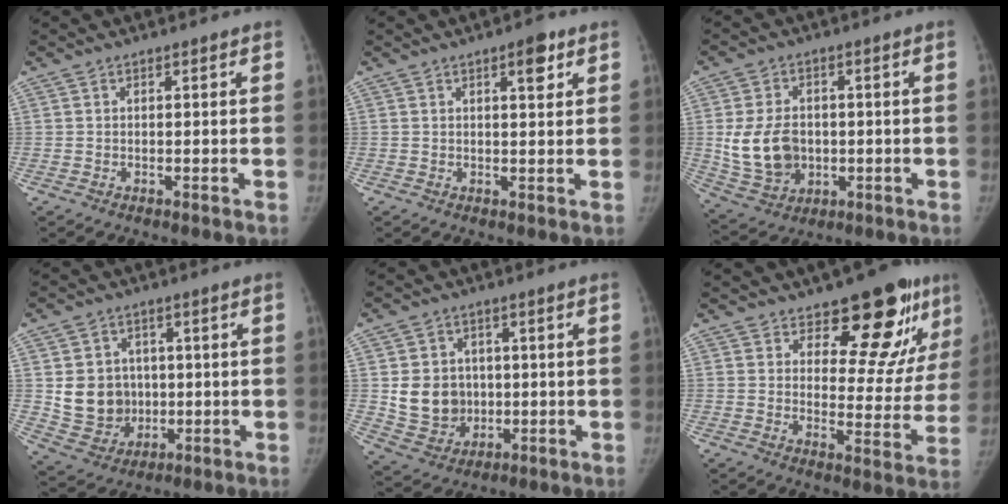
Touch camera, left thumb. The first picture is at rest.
{"total": 3.9, "force": [2.0, 1.4, 3.0], "torque": [-0.029, -0.008, 0.027]}
{"total": 11.6, "force": [-0.3, 9.0, 7.4], "torque": [-0.113, -0.001, 0.010]}
{"total": 11.1, "force": [0.5, 10.0, 4.8], "torque": [-0.045, -0.004, 0.029]}
{"total": 10.5, "force": [0.4, 9.3, 4.9], "torque": [-0.047, -0.004, 0.024]}
{"total": 16.0, "force": [10.1, 7.1, 10.2], "torque": [-0.070, -0.074, 0.134]}